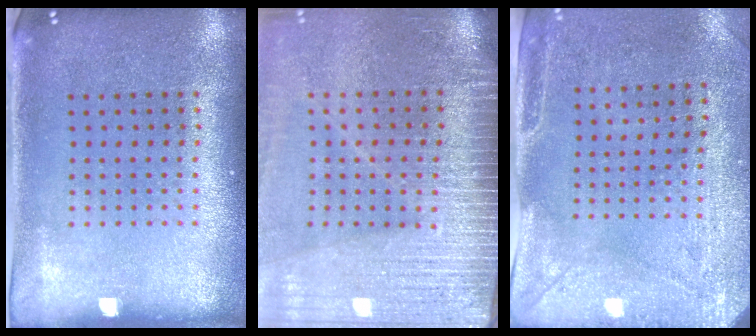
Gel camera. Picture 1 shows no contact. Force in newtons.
{"total": 3.8, "press": 3.3, "slide": 1.9}
{"total": 3.0, "press": 2.4, "slide": 1.8}